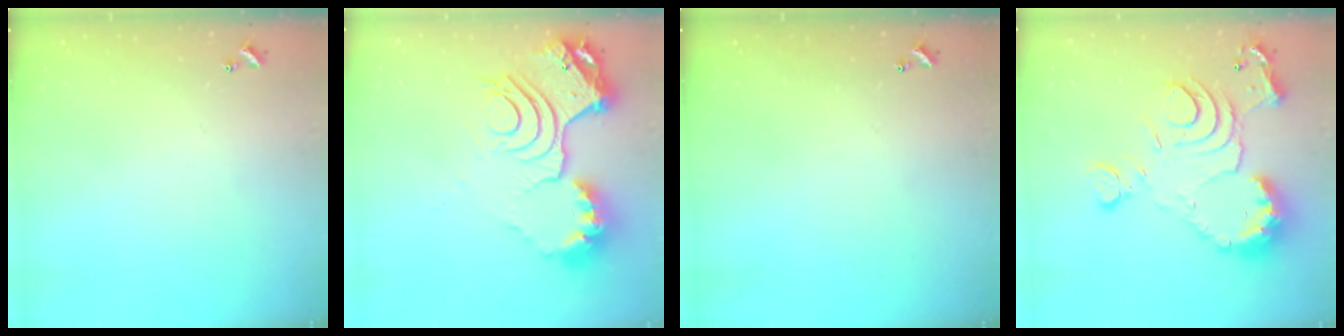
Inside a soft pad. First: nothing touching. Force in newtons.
{"total": 16.2, "press": 16.1, "slide": 1.7}
{"total": 0.0}
{"total": 15.0, "press": 15.0, "slide": 1.6}